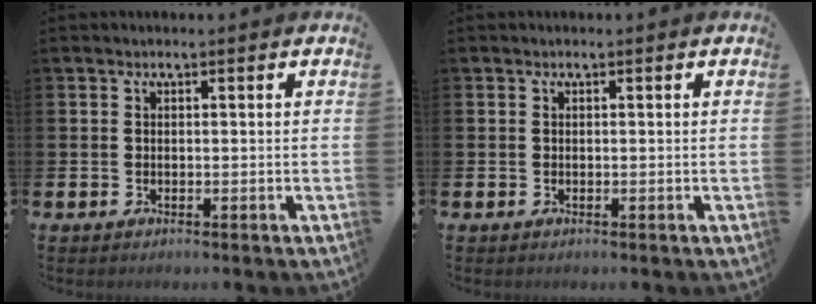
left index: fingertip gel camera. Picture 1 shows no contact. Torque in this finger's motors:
{"motor_torque": [0.00, 0.00, 0.01, 0.00]}